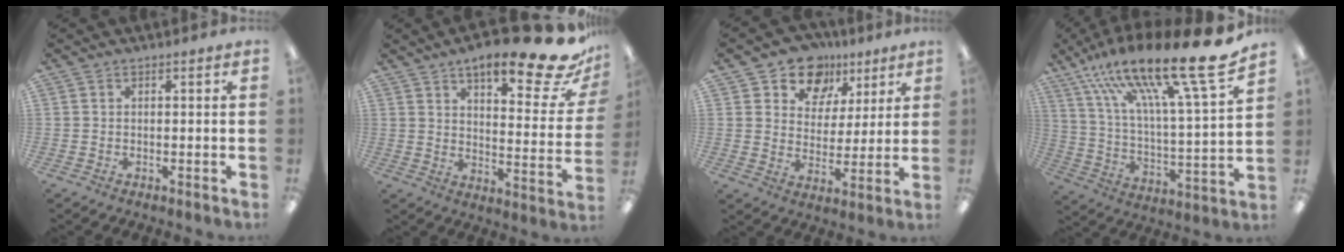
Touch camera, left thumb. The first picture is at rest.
{"total": 18.5, "force": [13.2, 5.4, 11.8], "torque": [-0.161, -0.087, 0.212]}
{"total": 12.1, "force": [8.1, 8.4, 3.1], "torque": [-0.051, -0.052, 0.150]}
{"total": 23.4, "force": [17.3, 4.1, 15.2], "torque": [-0.244, -0.117, 0.277]}